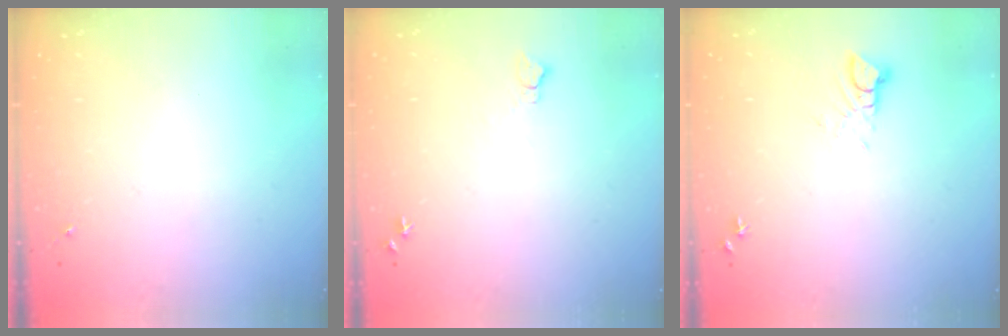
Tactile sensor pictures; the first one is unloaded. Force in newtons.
{"total": 4.6, "press": 4.6, "slide": 0.6}
{"total": 3.5, "press": 3.5, "slide": 0.2}